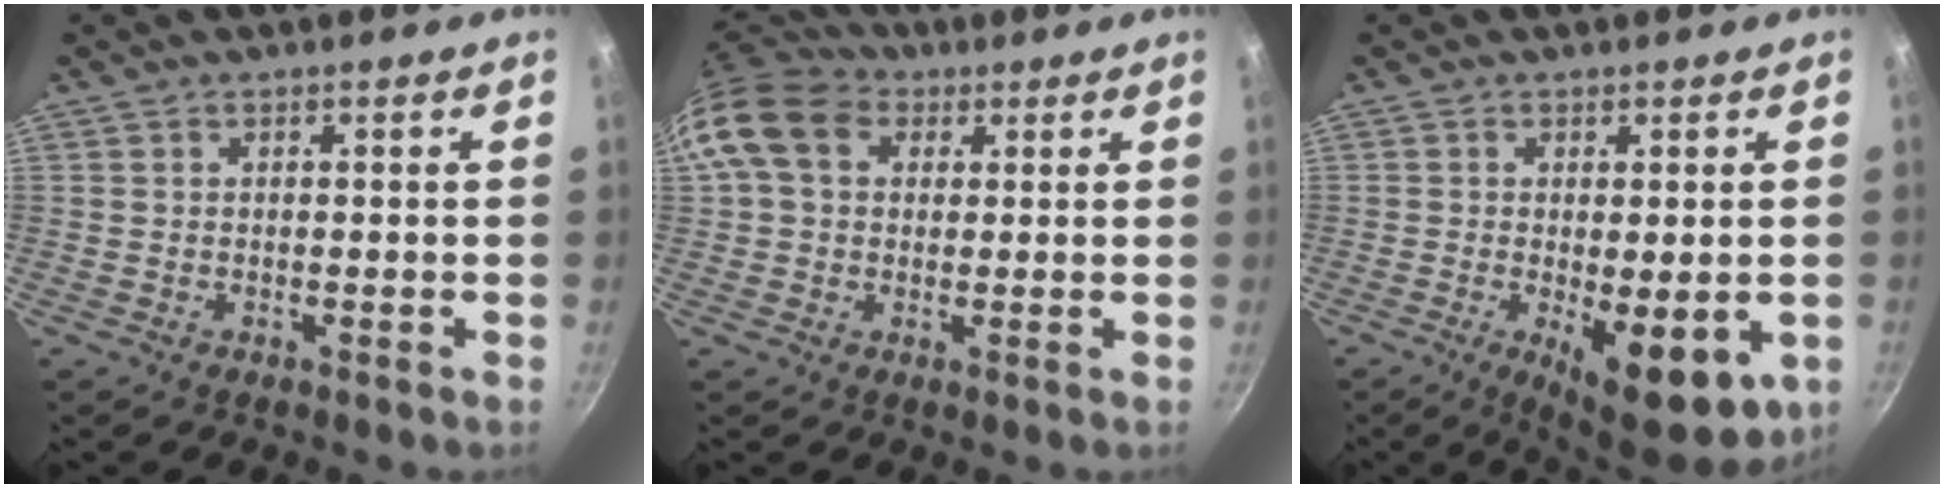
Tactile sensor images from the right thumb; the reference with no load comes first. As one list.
[{"total": 12.9, "force": [3.5, 9.9, 7.4], "torque": [-0.127, 0.022, 0.048]}, {"total": 12.0, "force": [-3.1, 4.4, 10.7], "torque": [-0.127, -0.011, -0.029]}]